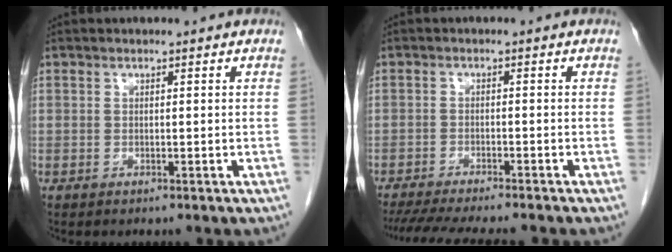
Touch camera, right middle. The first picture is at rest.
{"total": 12.9, "force": [-11.3, 1.1, 6.1], "torque": [-0.094, -0.021, -0.161]}